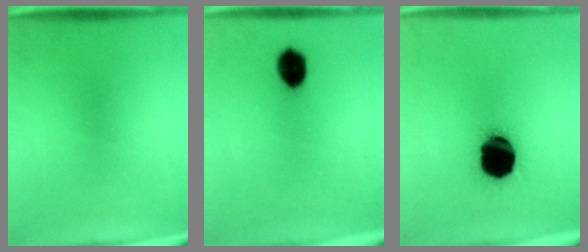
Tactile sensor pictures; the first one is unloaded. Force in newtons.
{"total": 6.1}
{"total": 19.0}